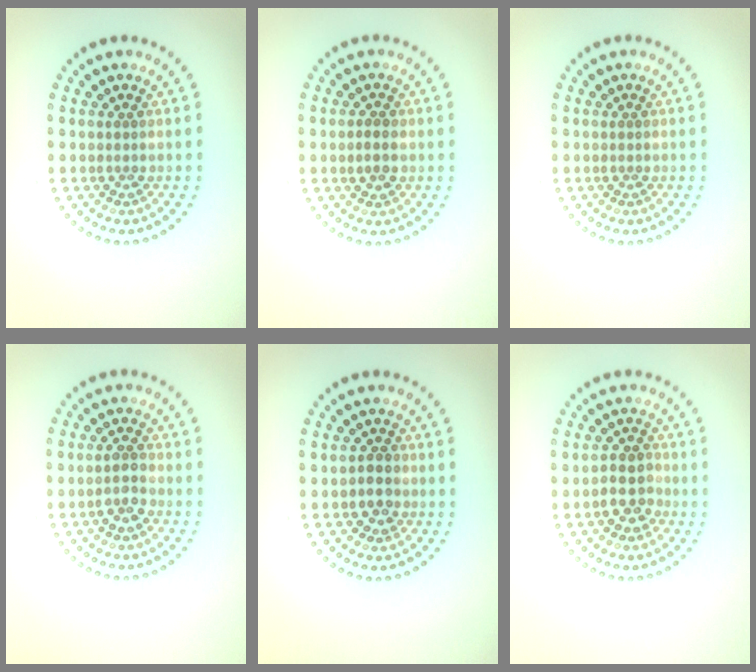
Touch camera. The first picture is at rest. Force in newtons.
{"total": 1.3, "press": 1.3, "slide": 0.0}
{"total": 0.0}
{"total": 1.8, "press": 1.8, "slide": 0.2}
{"total": 1.4, "press": 1.3, "slide": 0.5}
{"total": 2.5, "press": 2.3, "slide": 0.9}